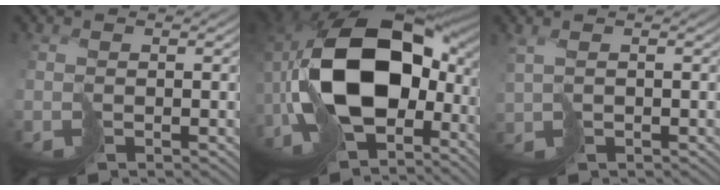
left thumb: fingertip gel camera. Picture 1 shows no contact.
{"total": 19.1, "force": [-3.0, 11.6, 14.8], "torque": [-0.319, -0.002, -0.045]}
{"total": 1.8, "force": [0.2, 0.3, 1.7], "torque": [-0.043, 0.003, 0.007]}